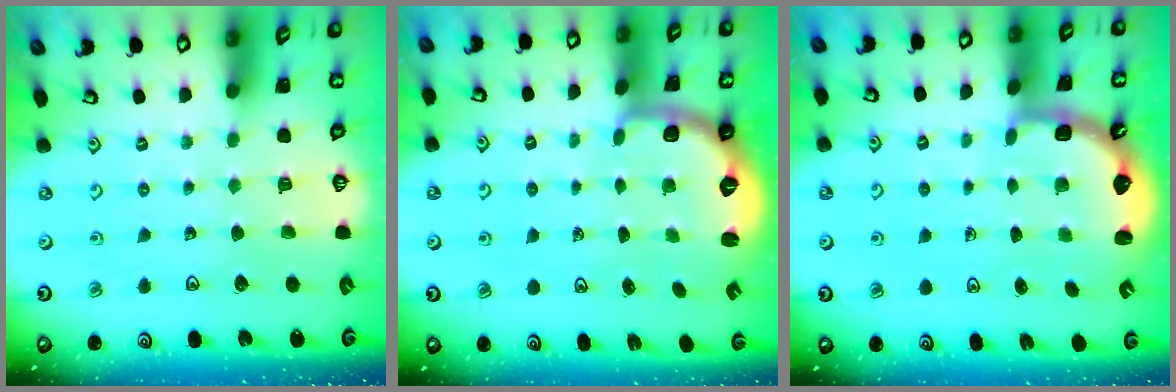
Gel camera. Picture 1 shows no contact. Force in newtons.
{"total": 2.6, "press": 1.6, "slide": 2.1}
{"total": 2.5, "press": 2.2, "slide": 1.3}